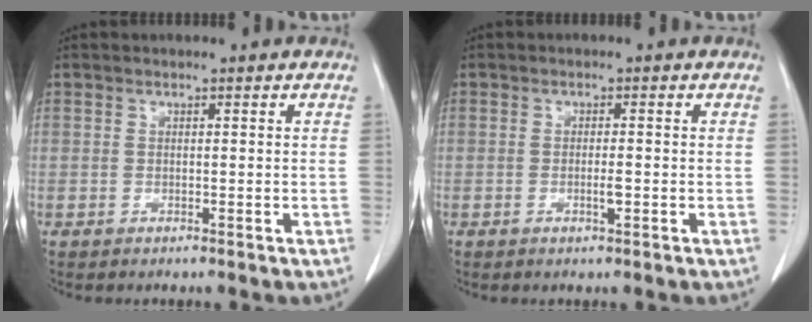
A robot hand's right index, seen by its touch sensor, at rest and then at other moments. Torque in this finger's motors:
{"motor_torque": [0.02, -0.05, -0.03, 0.02]}